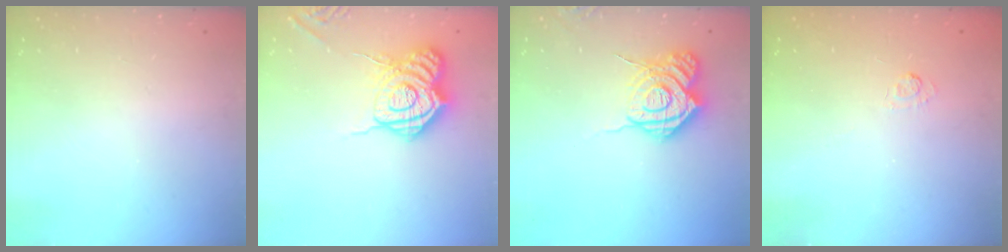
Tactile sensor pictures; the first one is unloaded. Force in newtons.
{"total": 13.7, "press": 13.7, "slide": 0.8}
{"total": 14.1, "press": 14.0, "slide": 1.3}
{"total": 2.1, "press": 1.5, "slide": 1.4}